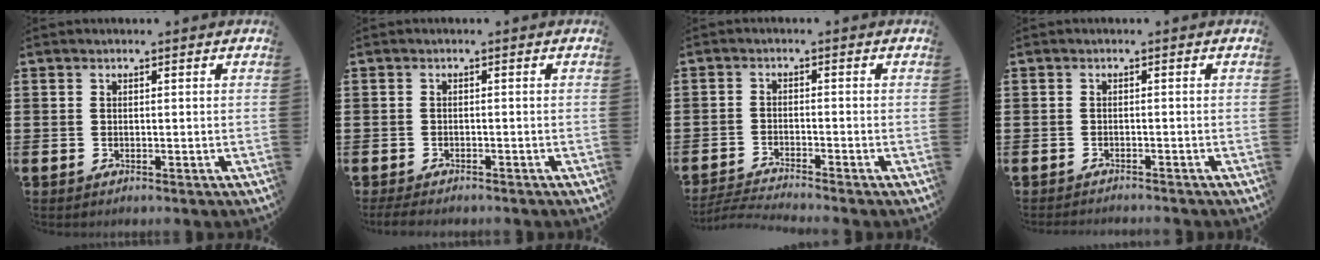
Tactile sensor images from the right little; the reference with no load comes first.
{"total": 1.0, "force": [-0.8, 0.3, 0.5], "torque": [-0.011, 0.002, -0.016]}
{"total": 2.3, "force": [-2.2, -0.2, 0.8], "torque": [-0.012, 0.000, -0.044]}
{"total": 0.8, "force": [-0.8, -0.1, 0.0], "torque": [0.000, 0.000, -0.017]}